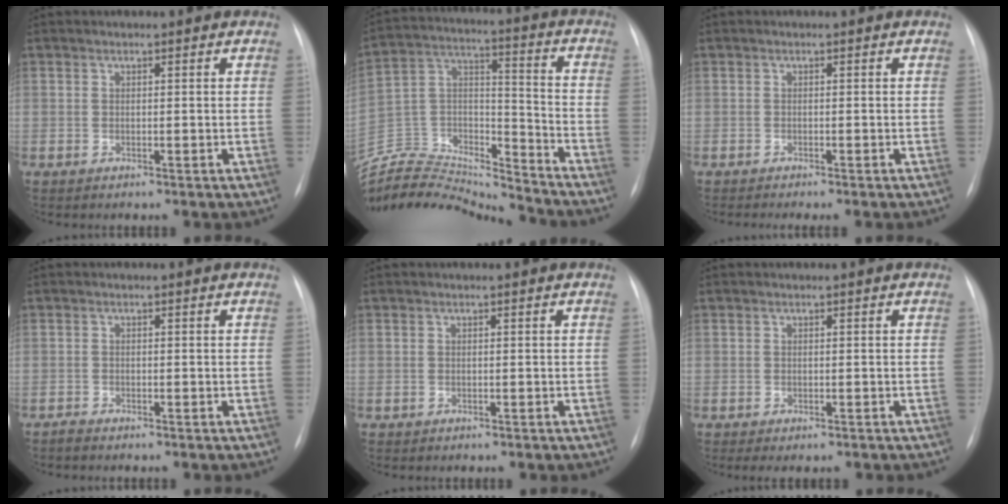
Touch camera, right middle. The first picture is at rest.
{"total": 21.8, "force": [-21.3, 2.0, 4.3], "torque": [-0.087, 0.034, -0.352]}
{"total": 3.1, "force": [-2.6, -0.2, 1.7], "torque": [-0.017, -0.005, -0.031]}
{"total": 0.8, "force": [-0.8, 0.1, 0.1], "torque": [-0.007, -0.003, -0.014]}
{"total": 0.0}
{"total": 1.9, "force": [-1.4, 0.7, 1.1], "torque": [-0.014, -0.005, -0.013]}